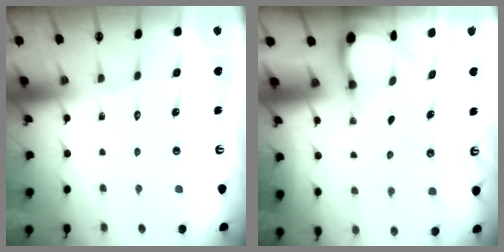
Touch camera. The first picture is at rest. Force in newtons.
{"total": 3.6, "press": 3.6, "slide": 0.2}